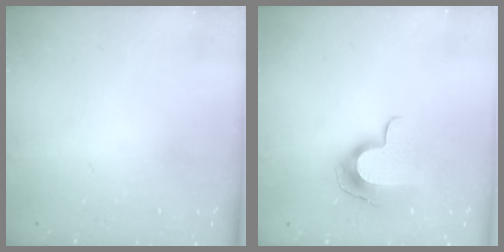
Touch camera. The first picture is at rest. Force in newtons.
{"total": 9.9, "press": 9.9, "slide": 0.3}